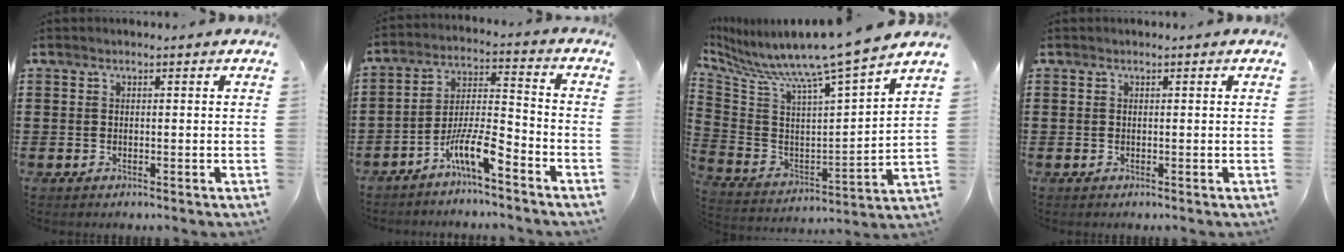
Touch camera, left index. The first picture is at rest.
{"total": 8.9, "force": [-6.6, 1.5, 5.7], "torque": [-0.128, -0.003, -0.131]}
{"total": 9.3, "force": [8.2, -1.9, 3.9], "torque": [-0.107, -0.080, 0.122]}
{"total": 0.0}